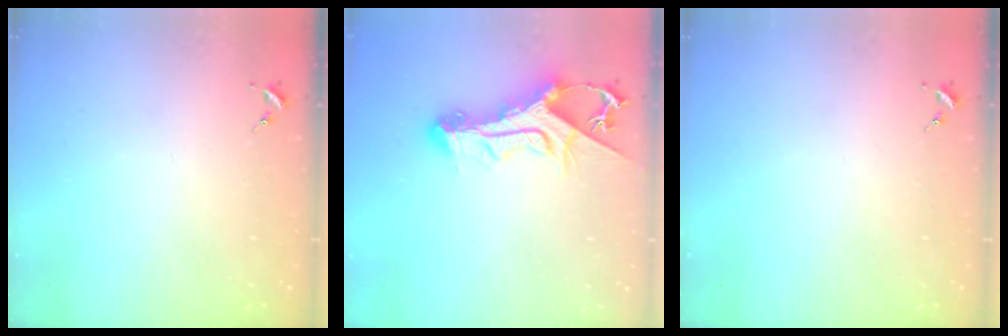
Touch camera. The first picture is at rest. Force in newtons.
{"total": 13.9, "press": 13.9, "slide": 1.2}
{"total": 0.0}